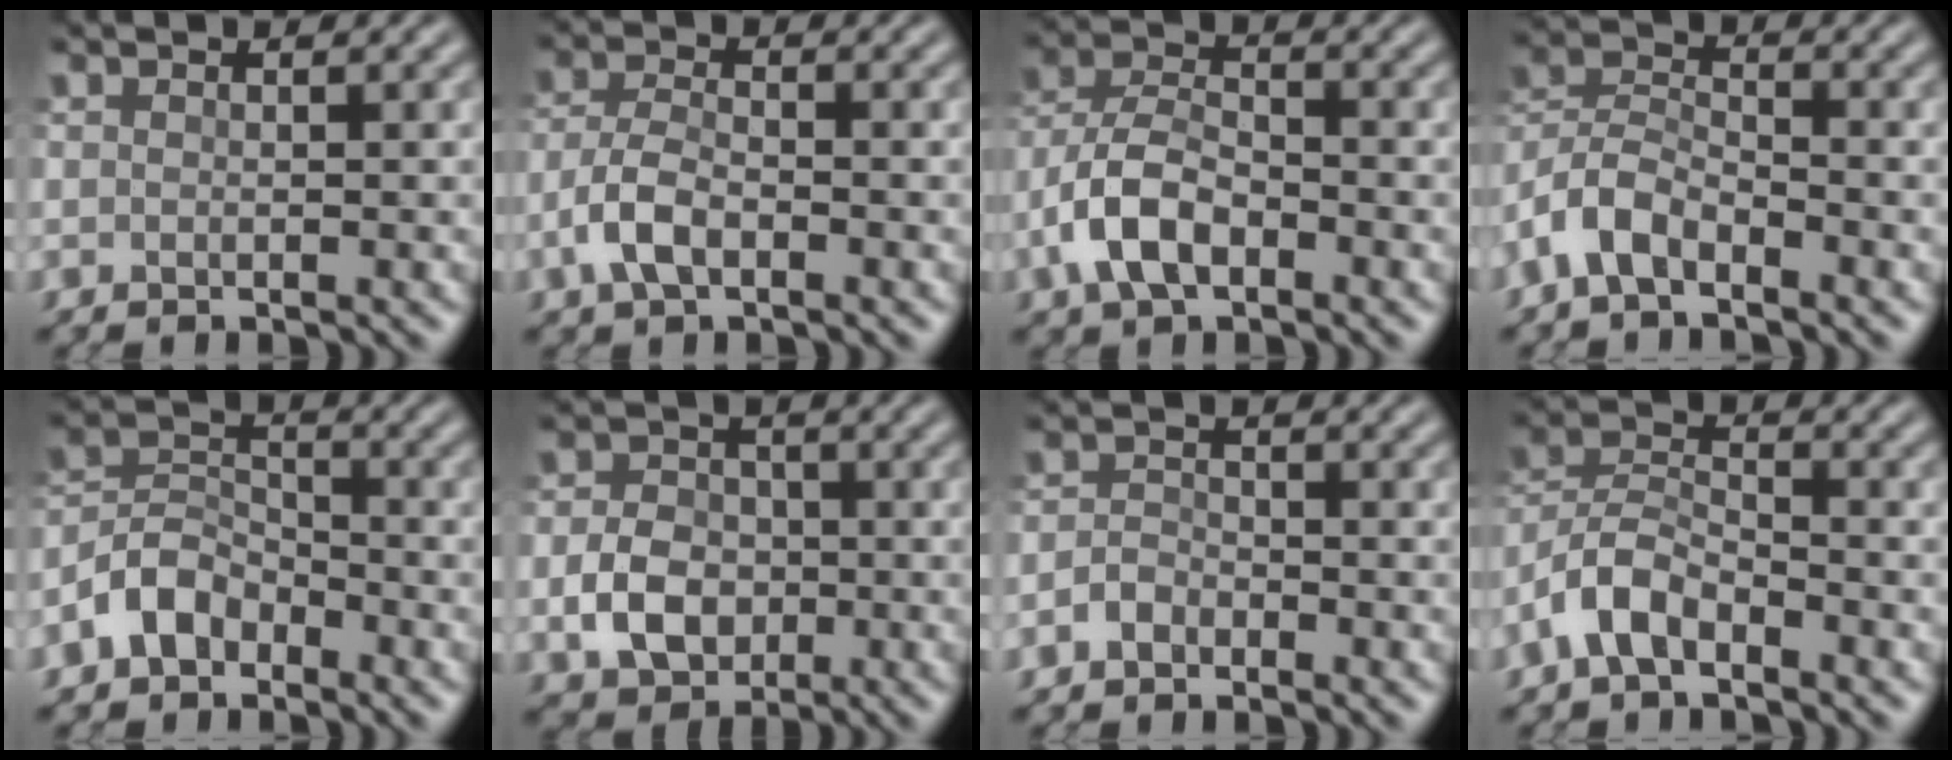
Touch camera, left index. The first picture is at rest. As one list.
[{"total": 3.6, "force": [-1.6, 1.8, 2.7], "torque": [-0.056, 0.001, -0.040]}, {"total": 5.7, "force": [-2.6, 3.1, 4.0], "torque": [-0.080, 0.005, -0.060]}, {"total": 4.8, "force": [-3.1, 2.3, 2.8], "torque": [-0.059, 0.005, -0.076]}, {"total": 4.1, "force": [-2.7, 2.5, 1.9], "torque": [-0.035, 0.009, -0.065]}, {"total": 4.6, "force": [-1.2, 3.7, 2.6], "torque": [-0.050, -0.001, -0.026]}, {"total": 1.6, "force": [-1.1, 1.0, 0.8], "torque": [-0.014, 0.004, -0.025]}, {"total": 4.5, "force": [-2.9, 2.2, 2.7], "torque": [-0.053, 0.010, -0.069]}]